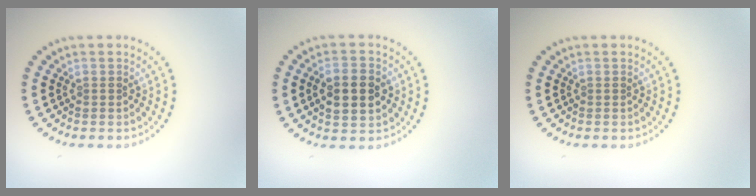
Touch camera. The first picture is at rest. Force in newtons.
{"total": 4.4, "press": 4.4, "slide": 0.1}
{"total": 0.0}